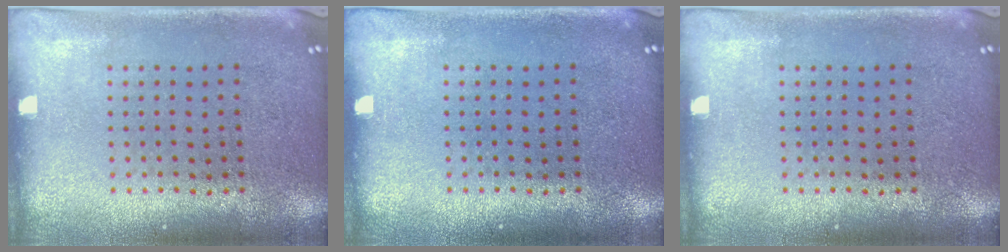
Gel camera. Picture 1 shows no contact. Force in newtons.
{"total": 0.0}
{"total": 0.0}